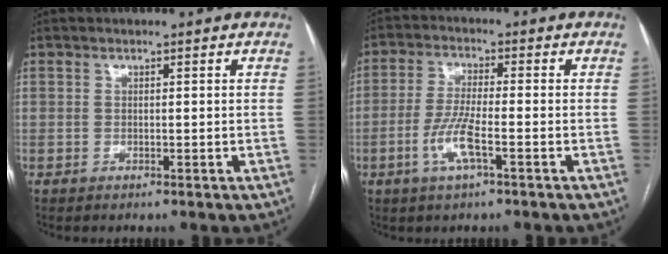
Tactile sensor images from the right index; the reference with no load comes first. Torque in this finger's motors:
{"motor_torque": [1.09, -0.29, 0.60, 0.16]}